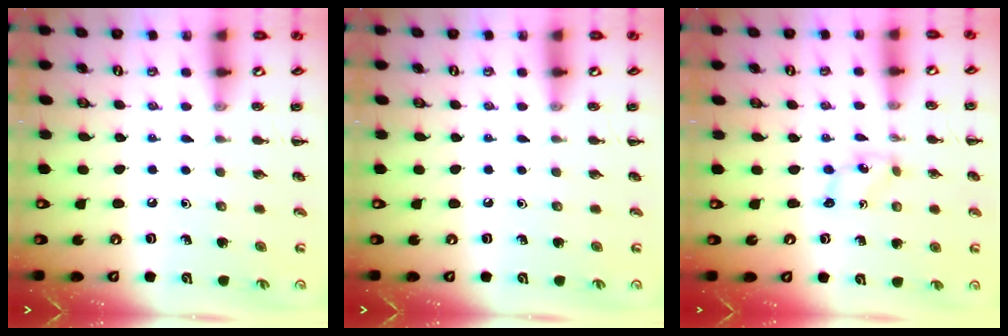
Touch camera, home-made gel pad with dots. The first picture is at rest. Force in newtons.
{"total": 0.0}
{"total": 1.0, "press": 0.9, "slide": 0.3}